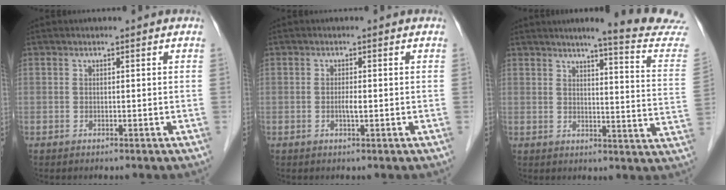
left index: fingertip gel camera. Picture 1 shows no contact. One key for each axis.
{"total": 1.3, "fx": -0.2, "fy": 0.2, "fz": 1.3, "tx": -0.026, "ty": -0.001, "tz": -0.004}
{"total": 14.2, "fx": 13.2, "fy": -1.4, "fz": 4.9, "tx": -0.057, "ty": -0.086, "tz": 0.137}